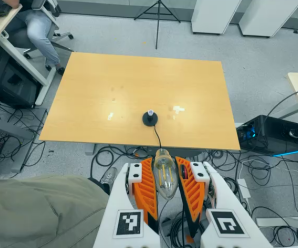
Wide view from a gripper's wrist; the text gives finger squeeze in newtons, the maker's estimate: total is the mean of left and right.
{"total": 19.8, "left": 22.0, "right": 17.6}